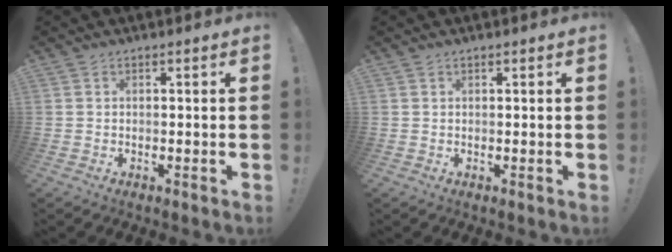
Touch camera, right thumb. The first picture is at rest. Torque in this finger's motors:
{"motor_torque": [0.22, 0.16, -0.09, 0.03, 0.03]}